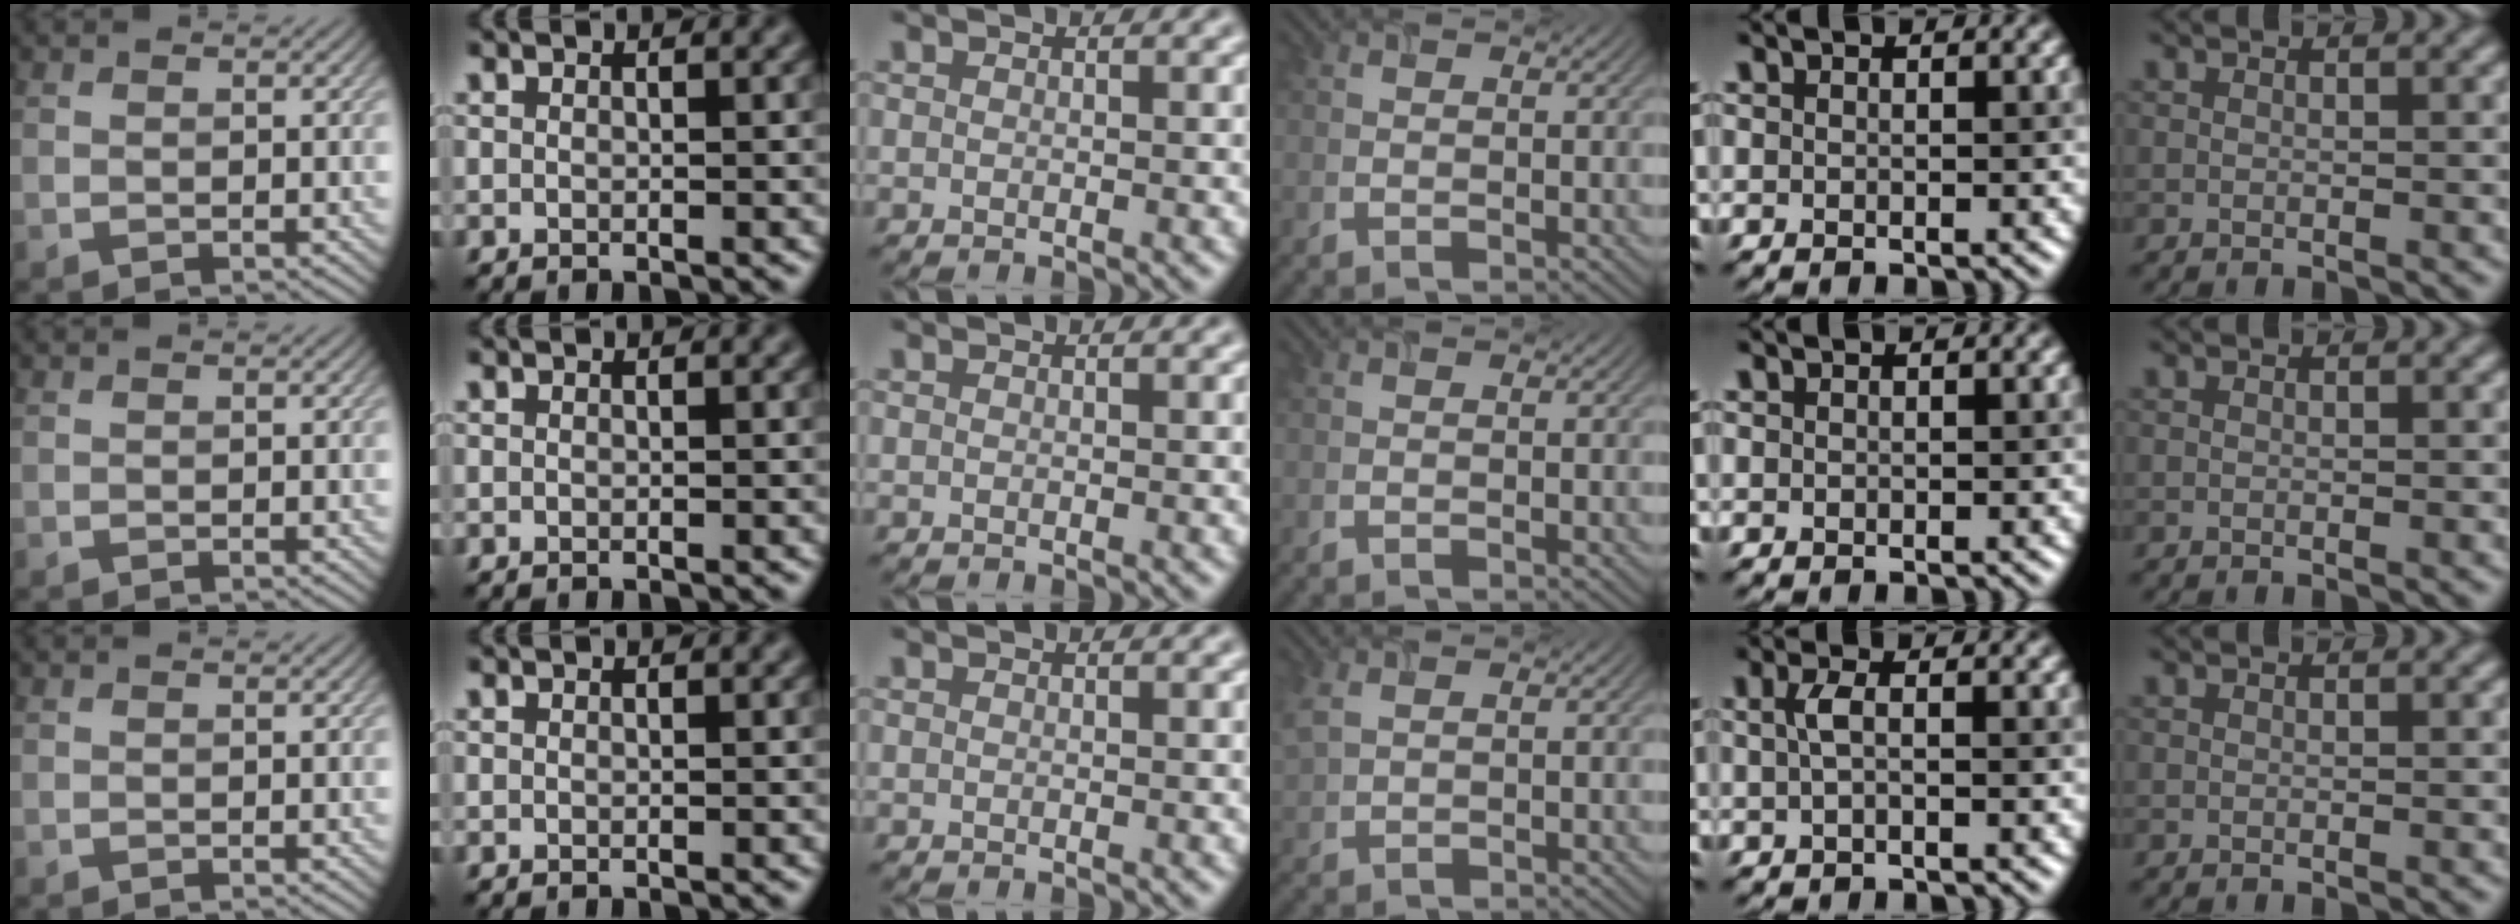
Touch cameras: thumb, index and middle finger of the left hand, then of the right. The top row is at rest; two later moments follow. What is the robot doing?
{"motion": "insert", "object": "airpods case & airpods"}